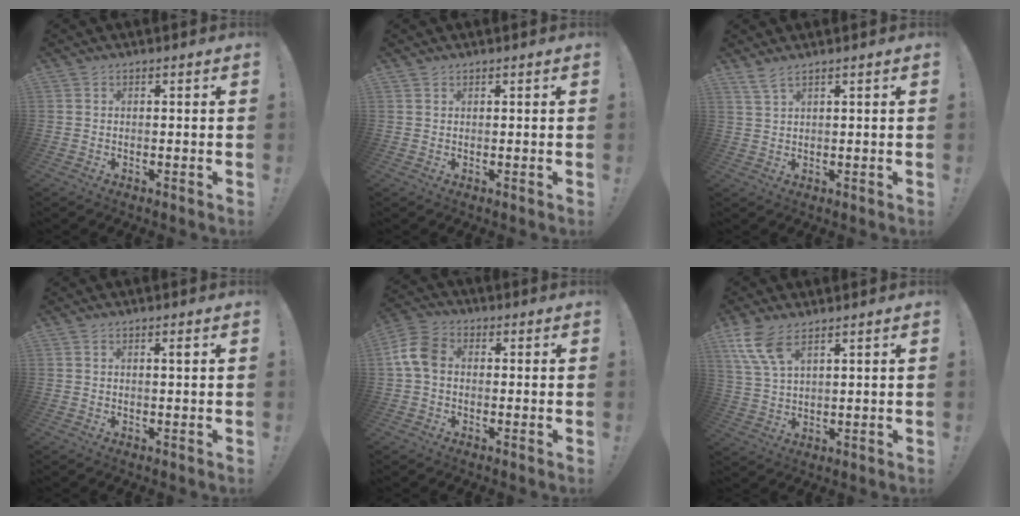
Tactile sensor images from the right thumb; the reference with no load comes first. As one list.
[{"total": 0.7, "force": [0.6, 0.3, 0.1], "torque": [-0.001, 0.000, 0.012]}, {"total": 2.8, "force": [2.1, 0.1, 1.8], "torque": [-0.047, -0.003, 0.041]}, {"total": 1.1, "force": [0.5, -0.2, 0.9], "torque": [-0.011, -0.003, 0.005]}, {"total": 9.1, "force": [0.6, 6.4, 6.5], "torque": [-0.146, 0.016, 0.019]}, {"total": 8.7, "force": [5.5, 3.2, 5.8], "torque": [-0.128, -0.020, 0.107]}]